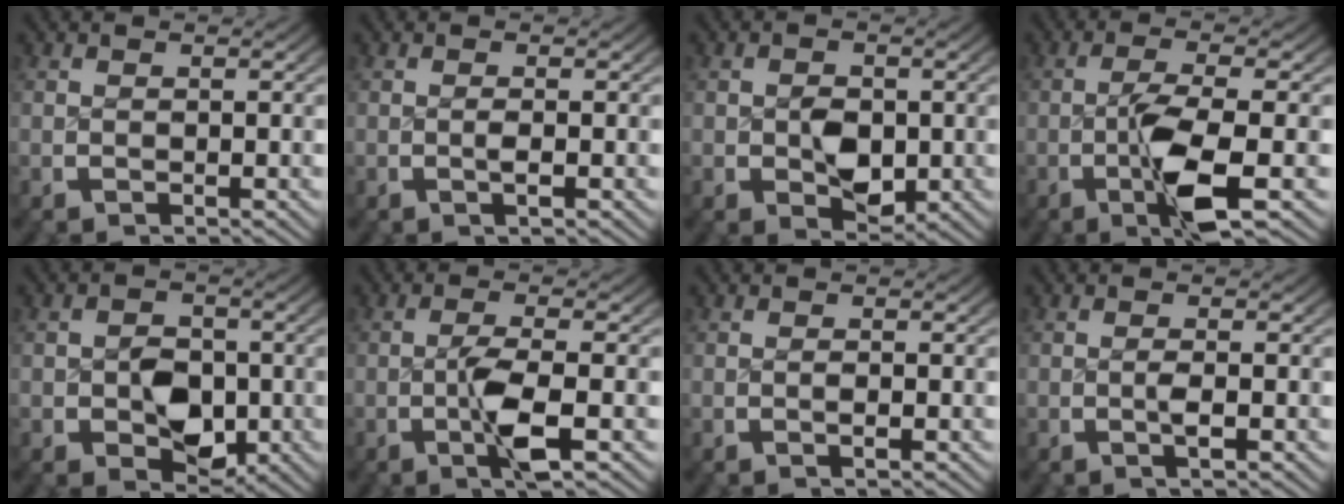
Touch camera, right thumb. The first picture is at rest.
{"total": 1.2, "force": [-0.2, 0.3, 1.1], "torque": [-0.020, 0.002, -0.007]}
{"total": 4.4, "force": [-0.5, 3.0, 3.2], "torque": [-0.055, -0.023, 0.002]}
{"total": 6.4, "force": [-1.4, 2.0, 5.9], "torque": [-0.116, -0.014, -0.020]}
{"total": 6.2, "force": [-0.8, 4.4, 4.3], "torque": [-0.071, -0.029, 0.000]}
{"total": 4.5, "force": [-0.9, 1.3, 4.2], "torque": [-0.081, -0.009, -0.016]}
{"total": 0.8, "force": [-0.2, 0.2, 0.7], "torque": [-0.013, 0.001, -0.004]}
{"total": 1.5, "force": [-0.3, 0.5, 1.4], "torque": [-0.027, 0.001, -0.008]}